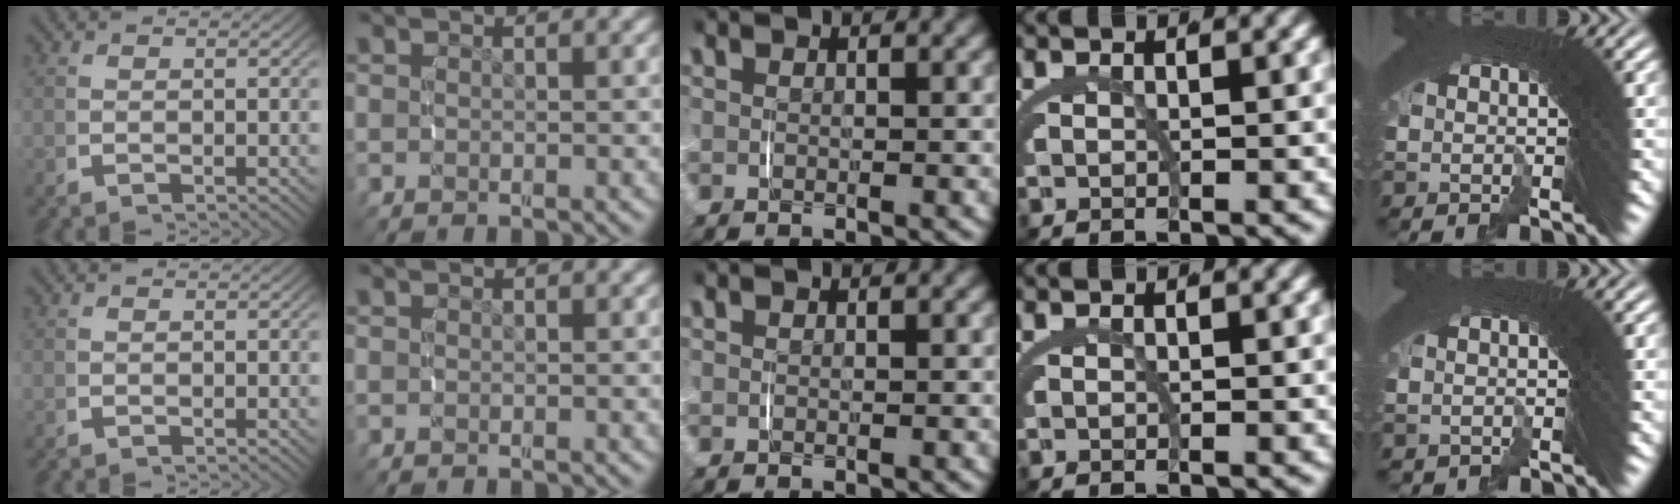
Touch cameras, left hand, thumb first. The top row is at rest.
{"little": {"total": 0.8, "force": [-0.7, 0.2, -0.3], "torque": [0.003, -0.007, -0.007]}}